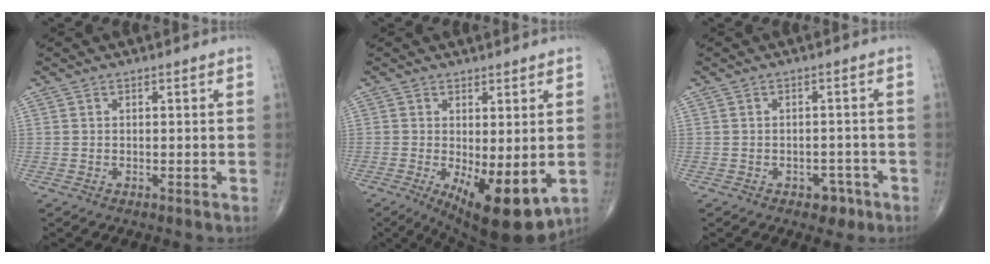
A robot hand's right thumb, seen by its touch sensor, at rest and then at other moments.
{"total": 11.8, "force": [-2.7, 4.4, 10.6], "torque": [-0.153, -0.024, -0.024]}
{"total": 3.2, "force": [-1.9, 2.2, 1.5], "torque": [-0.004, 0.013, -0.020]}